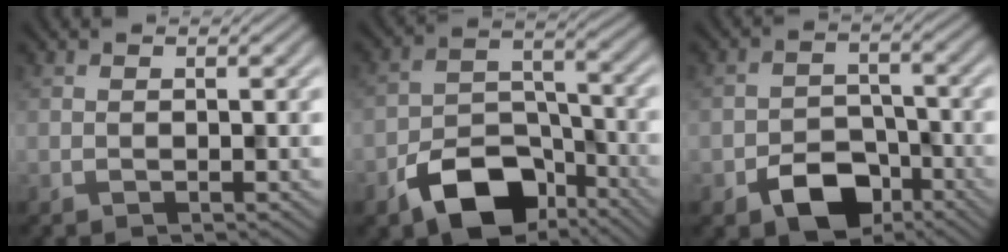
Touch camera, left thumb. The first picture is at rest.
{"total": 11.3, "force": [-7.1, 6.3, 6.2], "torque": [-0.111, -0.015, -0.129]}
{"total": 7.2, "force": [-4.2, 4.5, 3.7], "torque": [-0.059, -0.007, -0.081]}